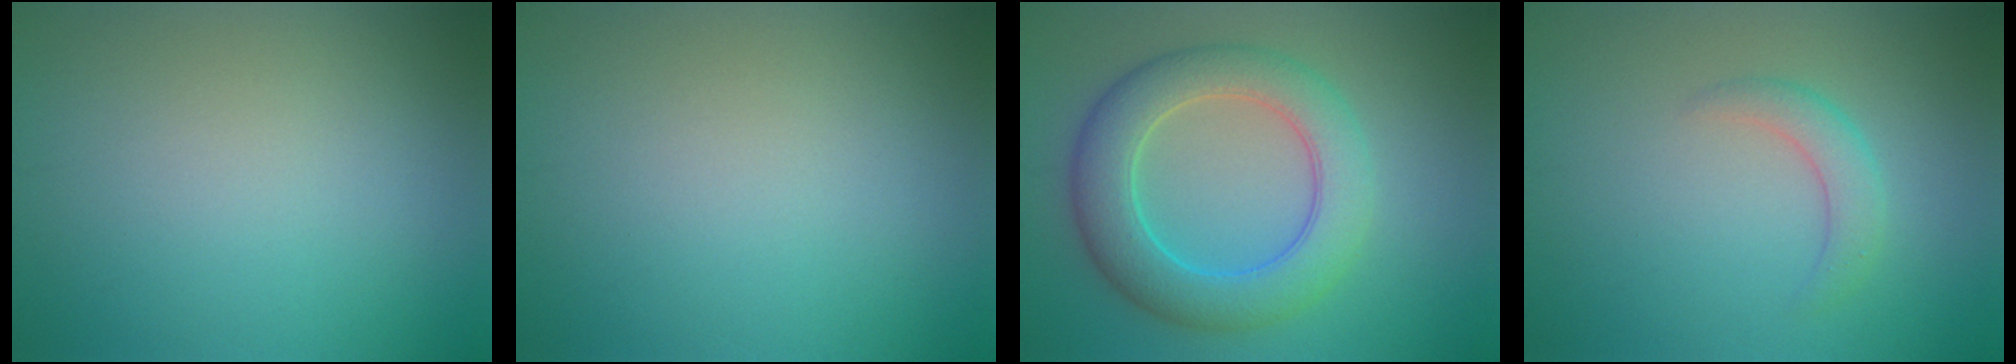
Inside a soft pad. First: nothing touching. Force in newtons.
{"total": 0.0}
{"total": 6.8, "press": 6.8, "slide": 0.1}
{"total": 2.2, "press": 2.2, "slide": 0.1}